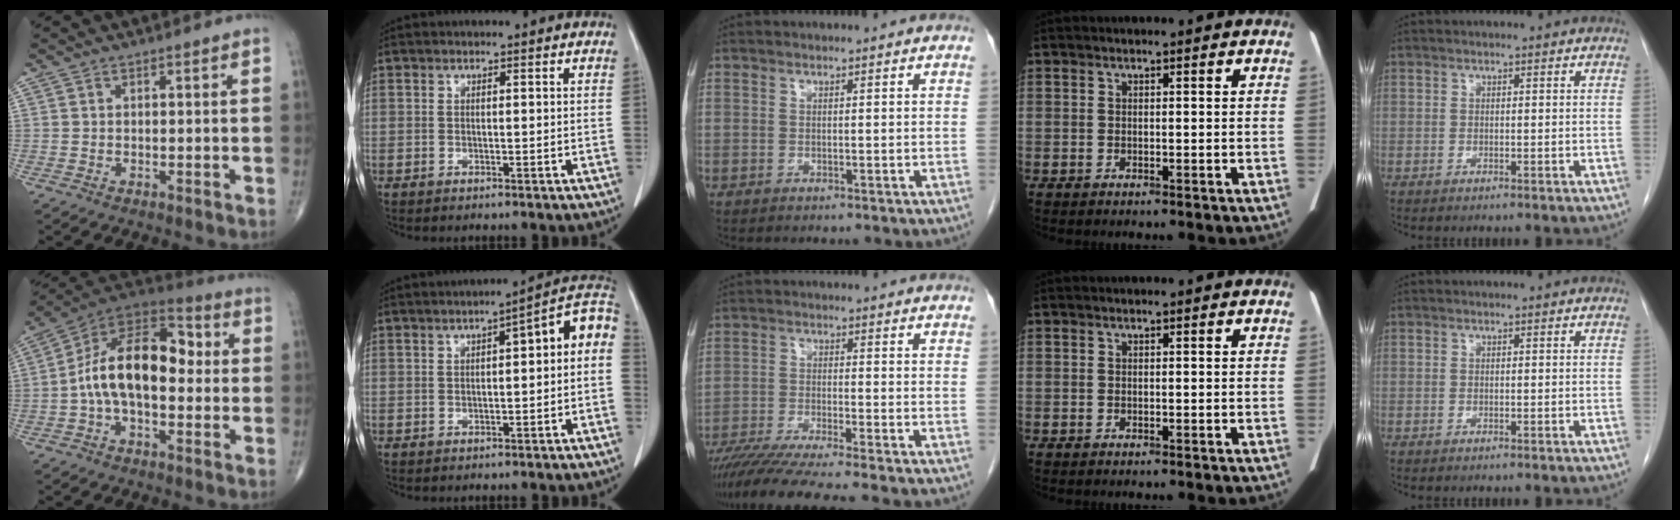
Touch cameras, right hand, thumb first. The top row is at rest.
{"thumb": {"total": 17.9, "force": [0.0, 10.1, 14.7], "torque": [-0.233, 0.048, -0.011]}, "index": {"total": 7.8, "force": [0.7, 1.8, 7.6], "torque": [-0.100, 0.036, 0.003]}, "middle": {"total": 12.2, "force": [-10.4, -1.1, 6.3], "torque": [-0.086, -0.032, -0.166]}}